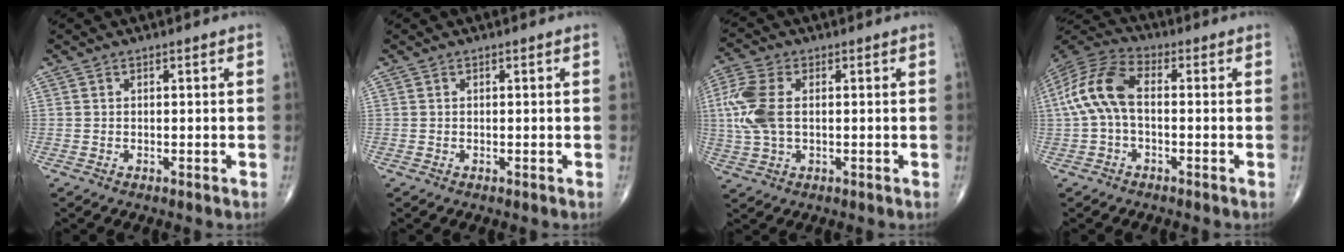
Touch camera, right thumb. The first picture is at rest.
{"total": 0.0}
{"total": 9.6, "force": [0.8, 5.6, 7.8], "torque": [-0.201, 0.010, 0.018]}
{"total": 11.6, "force": [0.1, 6.4, 9.7], "torque": [-0.207, 0.034, -0.007]}